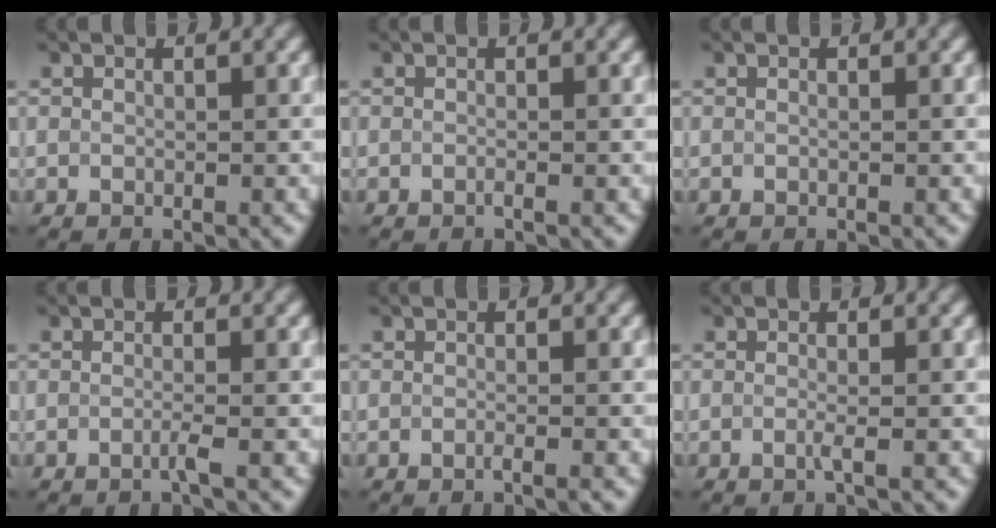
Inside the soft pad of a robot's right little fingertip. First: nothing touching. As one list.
[{"total": 0.7, "force": [-0.7, -0.2, -0.1], "torque": [0.001, -0.008, -0.012]}, {"total": 0.0}, {"total": 1.0, "force": [-1.0, -0.3, 0.2], "torque": [-0.007, -0.004, -0.019]}, {"total": 0.9, "force": [-0.9, -0.1, 0.2], "torque": [0.000, -0.007, -0.016]}, {"total": 0.8, "force": [-0.7, -0.1, 0.4], "torque": [-0.009, -0.006, -0.013]}]